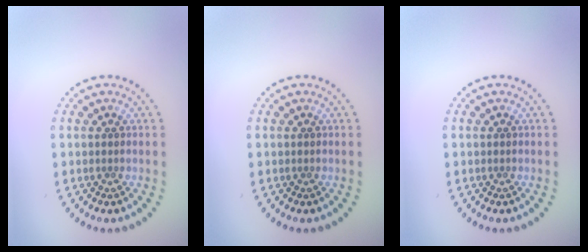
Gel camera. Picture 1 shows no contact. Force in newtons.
{"total": 0.0}
{"total": 0.0}